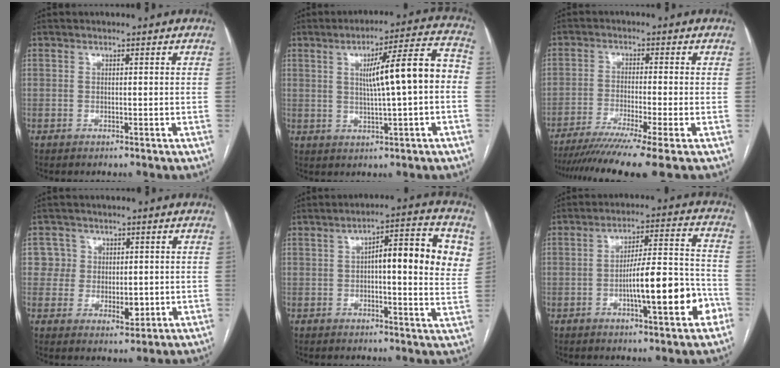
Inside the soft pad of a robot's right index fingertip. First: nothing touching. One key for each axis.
{"total": 11.4, "fx": 0.4, "fy": 0.9, "fz": 11.4, "tx": -0.165, "ty": 0.028, "tz": 0.007}
{"total": 12.1, "fx": -9.3, "fy": -1.6, "fz": 7.7, "tx": -0.118, "ty": -0.031, "tz": -0.145}
{"total": 5.5, "fx": 0.7, "fy": 5.3, "fz": 1.3, "tx": -0.005, "ty": 0.006, "tz": 0.014}
{"total": 13.4, "fx": 2.9, "fy": 3.0, "fz": 12.7, "tx": -0.166, "ty": 0.027, "tz": 0.034}
{"total": 13.3, "fx": -4.6, "fy": 2.1, "fz": 12.3, "tx": -0.188, "ty": 0.016, "tz": -0.064}